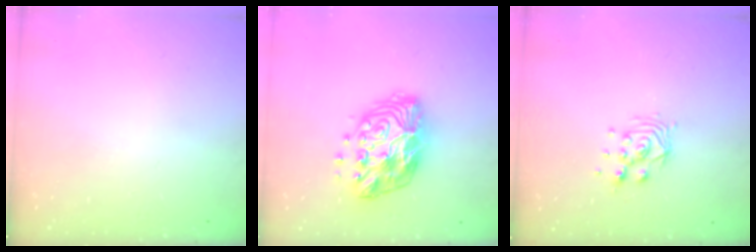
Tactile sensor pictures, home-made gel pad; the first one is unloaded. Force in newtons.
{"total": 15.1, "press": 15.1, "slide": 0.7}
{"total": 8.2, "press": 8.1, "slide": 0.5}